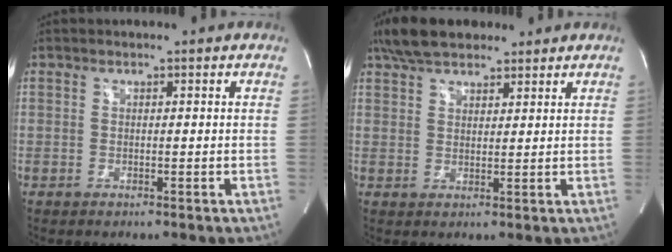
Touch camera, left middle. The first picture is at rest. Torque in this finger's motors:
{"motor_torque": [0.72, -0.57, 0.01, 0.04]}